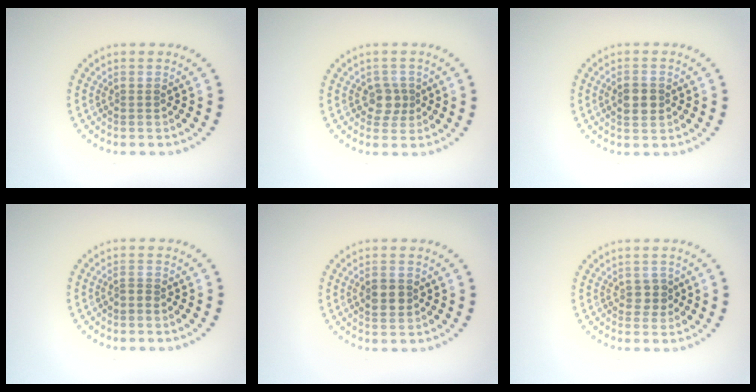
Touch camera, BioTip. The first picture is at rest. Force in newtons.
{"total": 2.0, "press": 1.8, "slide": 1.0}
{"total": 2.9, "press": 2.9, "slide": 0.1}
{"total": 0.5, "press": 0.4, "slide": 0.3}
{"total": 2.8, "press": 2.8, "slide": 0.1}
{"total": 1.4, "press": 1.3, "slide": 0.7}